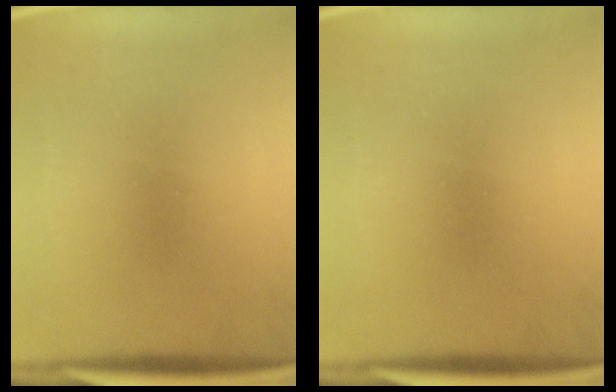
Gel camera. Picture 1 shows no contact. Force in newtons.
{"total": 0.0}